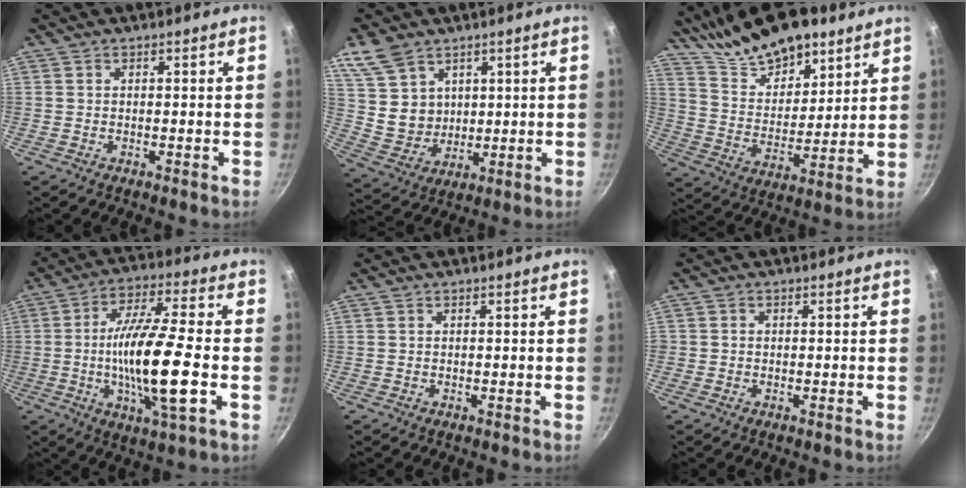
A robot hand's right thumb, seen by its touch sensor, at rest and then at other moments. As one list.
[{"total": 10.8, "force": [5.8, 8.0, 4.5], "torque": [-0.060, -0.025, 0.128]}, {"total": 20.4, "force": [14.5, 9.2, 11.1], "torque": [-0.149, -0.065, 0.253]}, {"total": 17.3, "force": [-2.6, 3.3, 16.8], "torque": [-0.300, 0.014, -0.053]}, {"total": 0.0}, {"total": 0.6, "force": [-0.3, 0.5, 0.2], "torque": [-0.005, 0.002, -0.006]}]